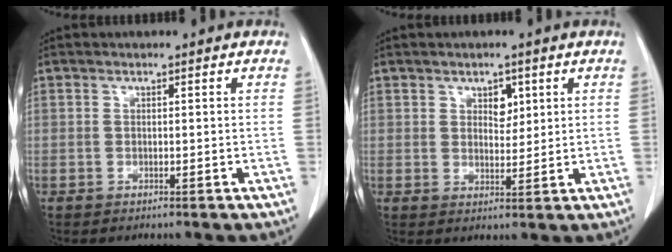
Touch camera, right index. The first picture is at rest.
{"total": 2.8, "force": [1.3, 1.8, 1.8], "torque": [-0.021, 0.001, 0.020]}